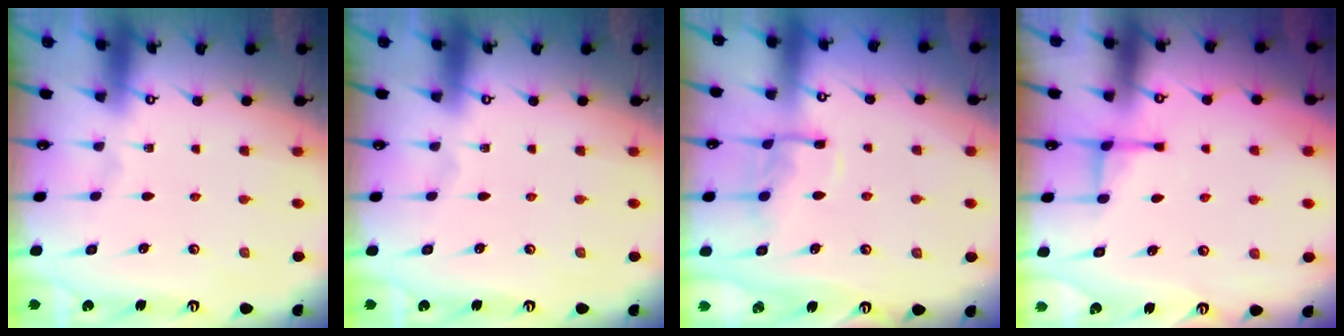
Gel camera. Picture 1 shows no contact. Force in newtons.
{"total": 0.0}
{"total": 10.2, "press": 10.2, "slide": 1.1}
{"total": 2.6, "press": 2.5, "slide": 0.8}